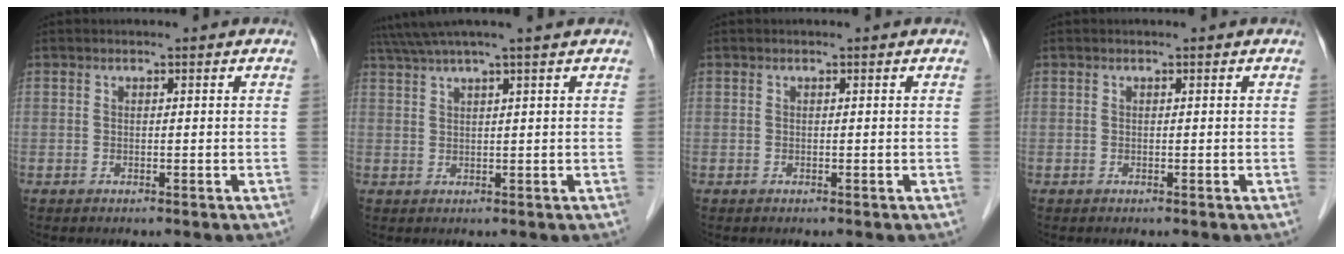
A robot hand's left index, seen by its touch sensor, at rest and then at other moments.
{"total": 6.8, "force": [5.6, -1.8, 3.4], "torque": [-0.054, 0.027, 0.088]}
{"total": 0.0}
{"total": 0.0}